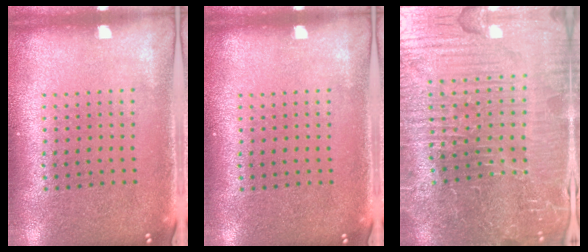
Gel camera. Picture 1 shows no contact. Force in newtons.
{"total": 0.0}
{"total": 5.8, "press": 5.5, "slide": 1.7}